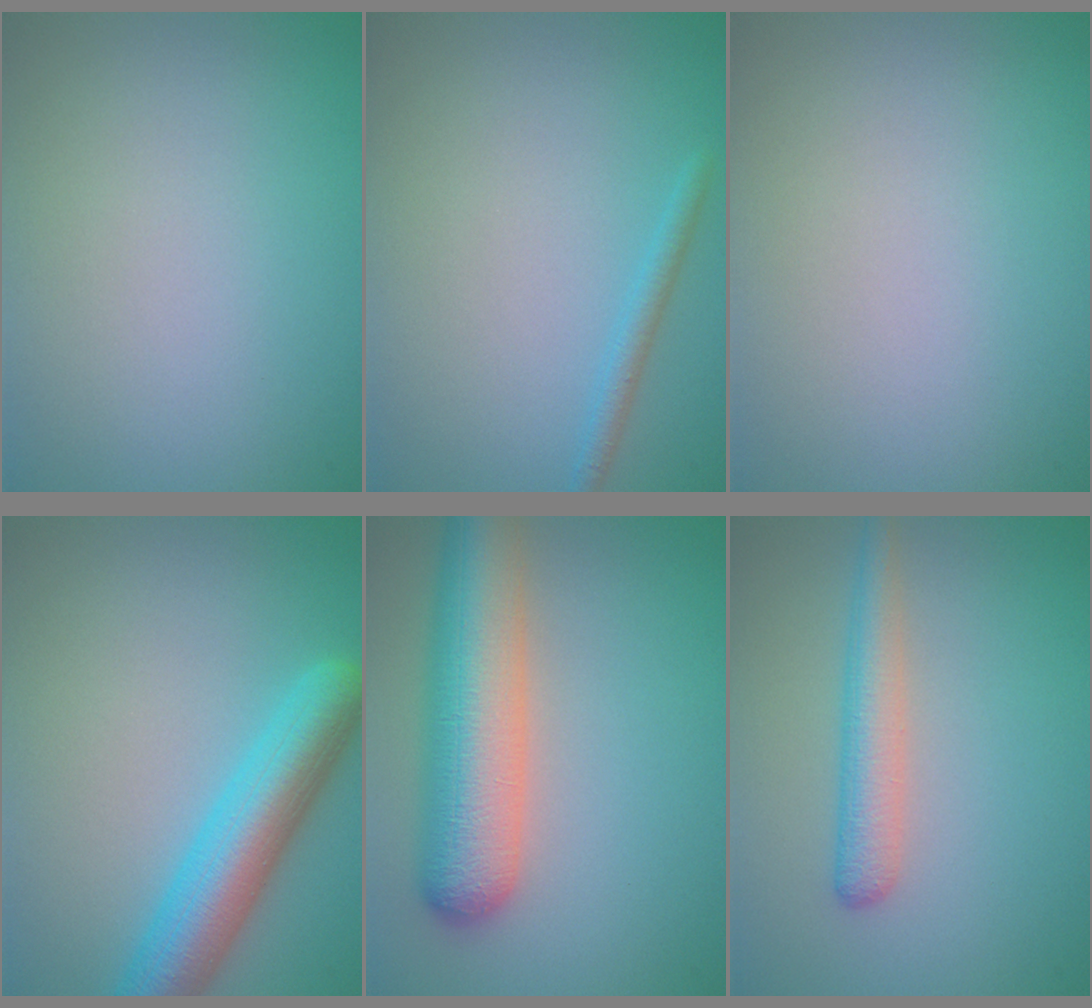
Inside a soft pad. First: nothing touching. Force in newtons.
{"total": 1.4, "press": 1.4, "slide": 0.1}
{"total": 0.0}
{"total": 6.6, "press": 6.5, "slide": 0.2}
{"total": 8.1, "press": 8.1, "slide": 0.4}
{"total": 2.9, "press": 2.9, "slide": 0.1}